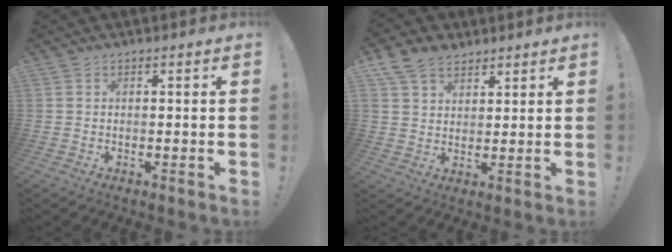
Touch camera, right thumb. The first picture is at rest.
{"total": 8.5, "force": [5.8, 5.3, 3.3], "torque": [-0.066, -0.022, 0.115]}